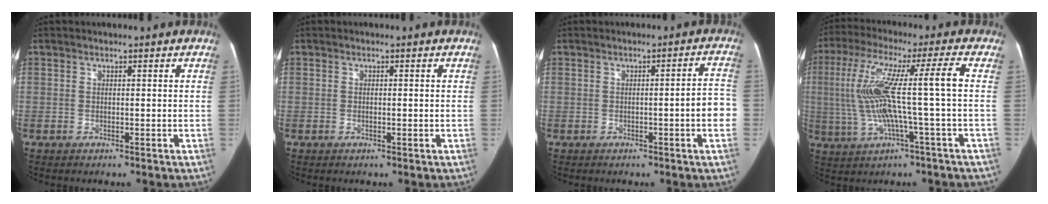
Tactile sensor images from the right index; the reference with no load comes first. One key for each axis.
{"total": 0.7, "fx": 0.0, "fy": 0.1, "fz": 0.6, "tx": -0.013, "ty": -0.002, "tz": 0.000}
{"total": 5.0, "fx": -1.1, "fy": 0.2, "fz": 4.9, "tx": -0.053, "ty": 0.010, "tz": -0.017}
{"total": 13.3, "fx": -0.1, "fy": -0.7, "fz": 13.3, "tx": -0.264, "ty": 0.026, "tz": -0.004}